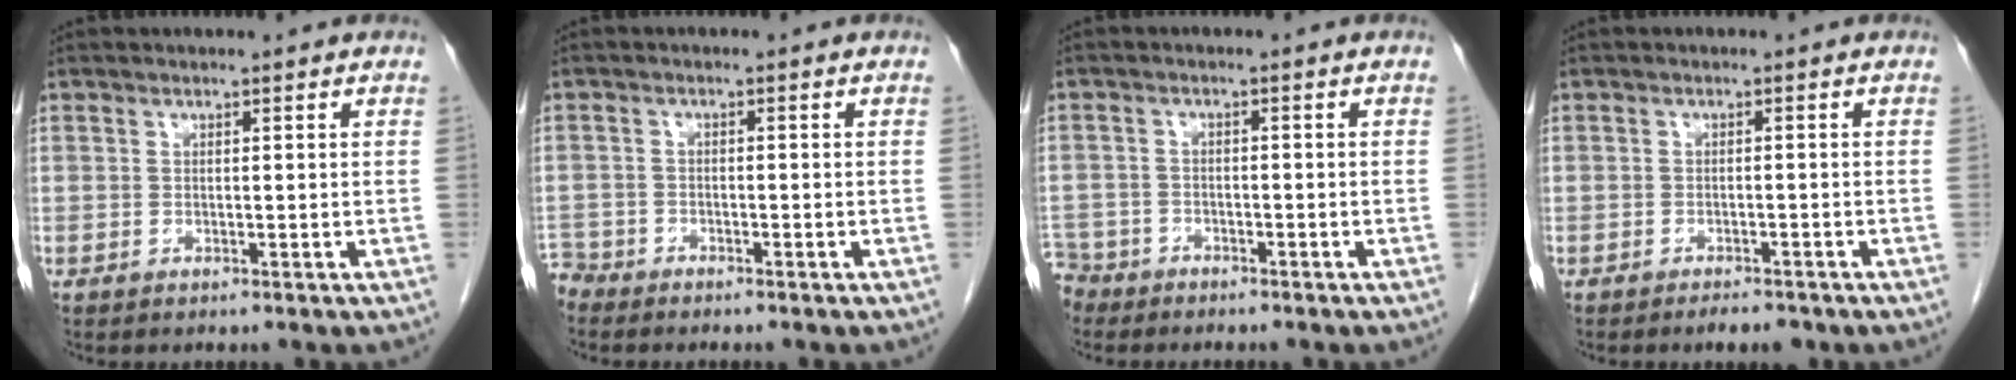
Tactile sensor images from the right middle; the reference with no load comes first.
{"total": 2.9, "force": [-2.8, 0.8, -0.3], "torque": [0.004, -0.004, -0.055]}
{"total": 4.9, "force": [-4.2, 2.5, -0.3], "torque": [0.001, -0.001, -0.084]}
{"total": 2.5, "force": [-2.0, 0.8, 1.2], "torque": [-0.018, -0.001, -0.023]}